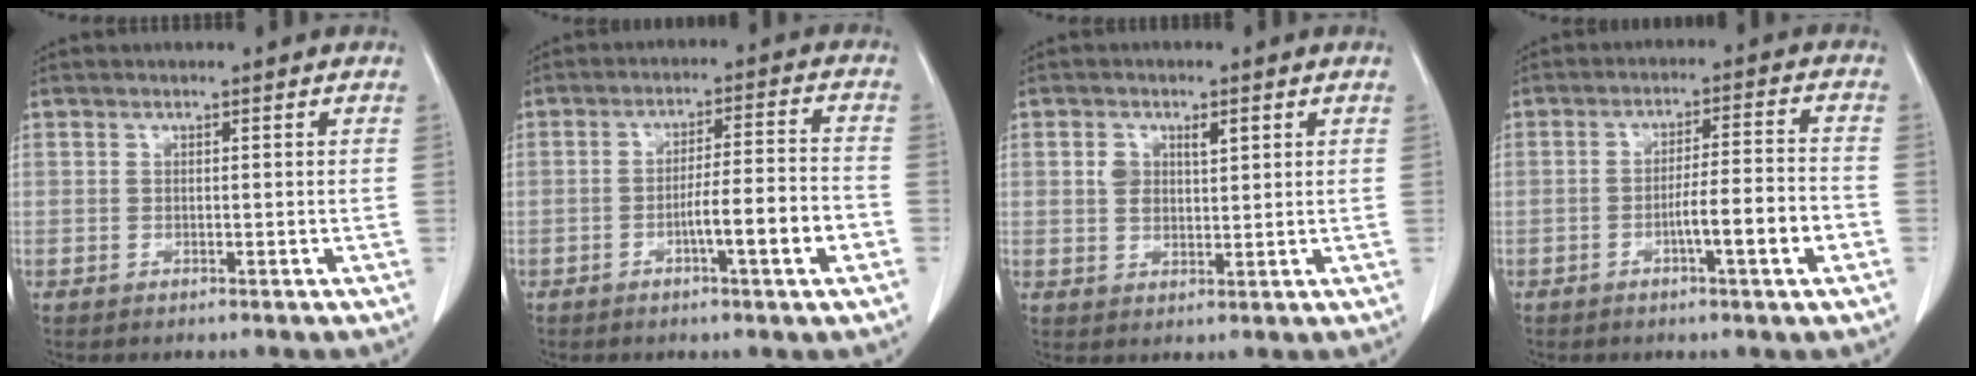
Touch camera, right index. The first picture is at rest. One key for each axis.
{"total": 8.4, "fx": -3.1, "fy": 0.2, "fz": 7.8, "tx": -0.121, "ty": 0.008, "tz": -0.049}
{"total": 4.2, "fx": 1.4, "fy": 2.5, "fz": 3.1, "tx": -0.056, "ty": 0.008, "tz": 0.028}
{"total": 6.9, "fx": -2.5, "fy": 0.1, "fz": 6.4, "tx": -0.099, "ty": 0.006, "tz": -0.039}